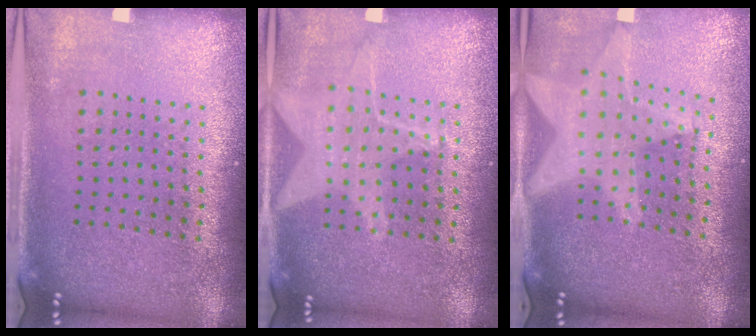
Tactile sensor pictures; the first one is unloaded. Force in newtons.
{"total": 1.4, "press": 1.4, "slide": 0.4}
{"total": 2.2, "press": 1.8, "slide": 1.2}